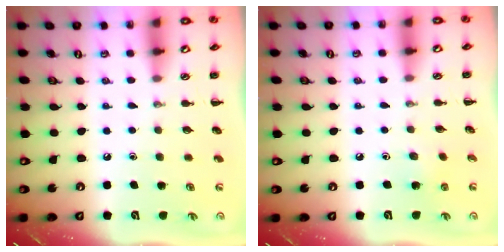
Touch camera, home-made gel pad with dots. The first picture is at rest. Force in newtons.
{"total": 2.7, "press": 2.5, "slide": 0.8}